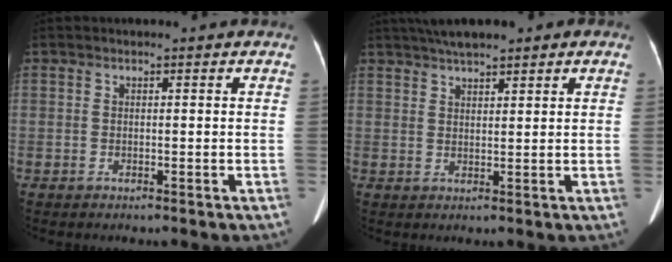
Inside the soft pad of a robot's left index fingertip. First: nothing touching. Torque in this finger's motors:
{"motor_torque": [1.04, -1.10, 0.32, 0.08]}